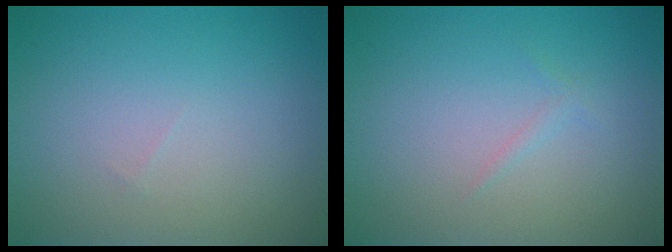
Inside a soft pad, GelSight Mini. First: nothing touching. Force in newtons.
{"total": 0.5, "press": 0.5, "slide": 0.1}